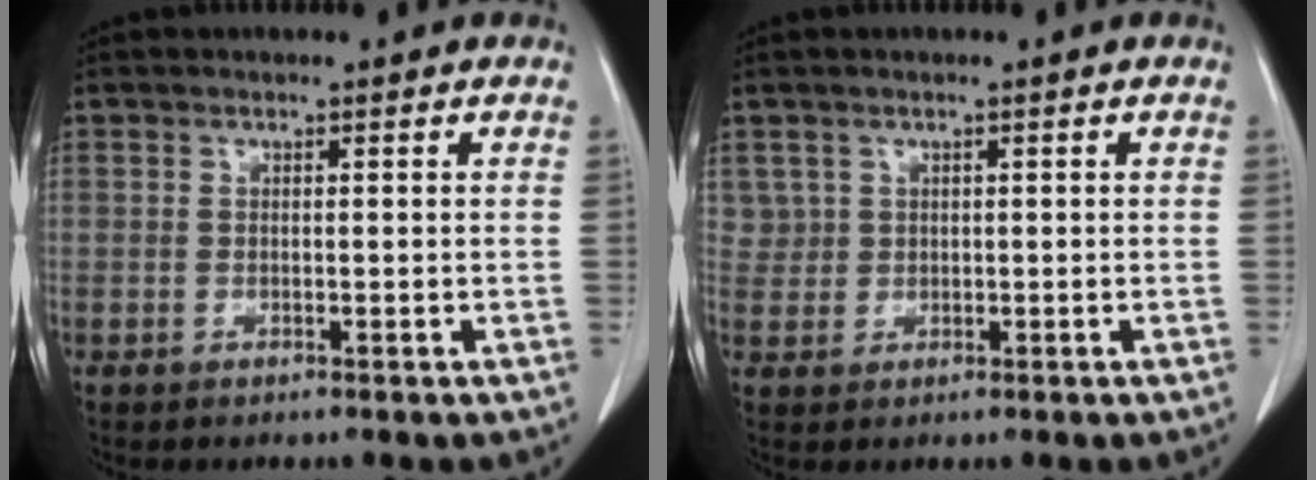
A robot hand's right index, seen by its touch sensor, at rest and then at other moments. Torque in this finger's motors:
{"motor_torque": [0.06, 0.11, 0.04, 0.00]}